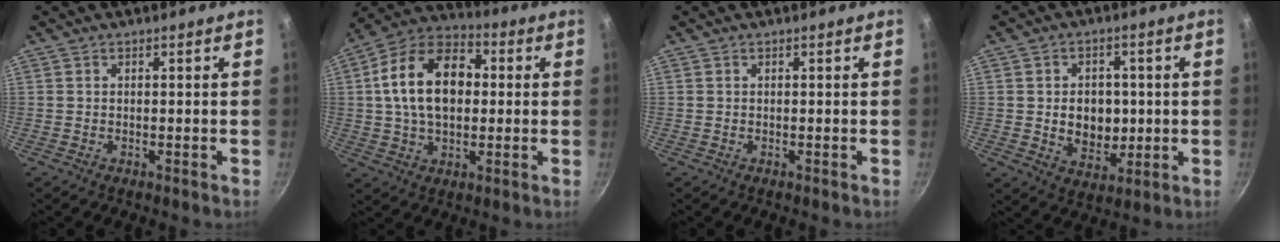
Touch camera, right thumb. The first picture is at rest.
{"total": 17.7, "force": [2.0, 11.7, 13.2], "torque": [-0.197, 0.027, 0.019]}
{"total": 0.0}
{"total": 9.4, "force": [0.1, 7.1, 6.1], "torque": [-0.064, -0.007, 0.011]}